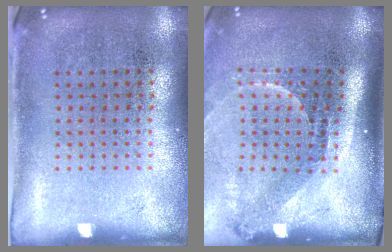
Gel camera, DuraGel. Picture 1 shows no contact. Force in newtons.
{"total": 2.2, "press": 1.6, "slide": 1.6}